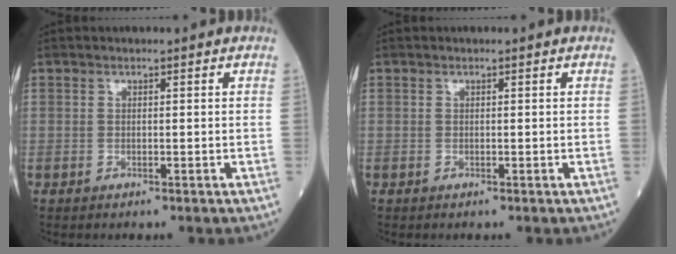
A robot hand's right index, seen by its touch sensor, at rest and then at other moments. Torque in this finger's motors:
{"motor_torque": [0.03, 0.03, 0.00, -0.01]}